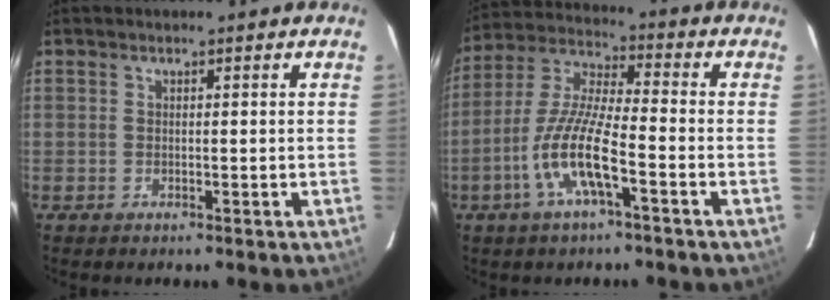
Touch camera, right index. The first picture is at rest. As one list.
[{"total": 12.0, "force": [-5.1, 2.0, 10.7], "torque": [-0.225, -0.005, -0.101]}]